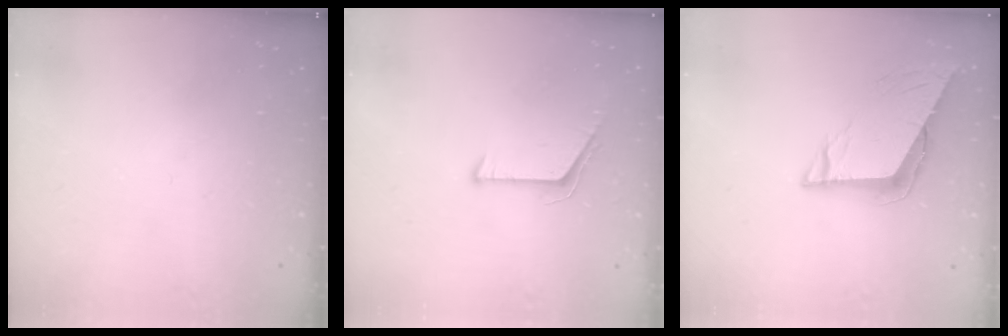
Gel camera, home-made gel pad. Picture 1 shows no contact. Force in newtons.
{"total": 5.7, "press": 5.7, "slide": 0.5}
{"total": 8.3, "press": 8.2, "slide": 0.4}